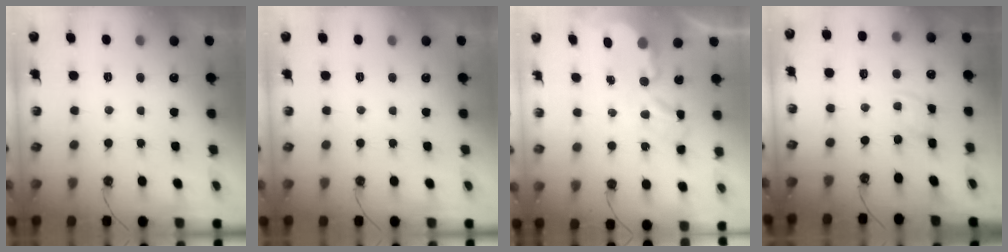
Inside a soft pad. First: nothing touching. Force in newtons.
{"total": 0.0}
{"total": 5.3, "press": 5.2, "slide": 0.5}
{"total": 2.6, "press": 2.6, "slide": 0.1}